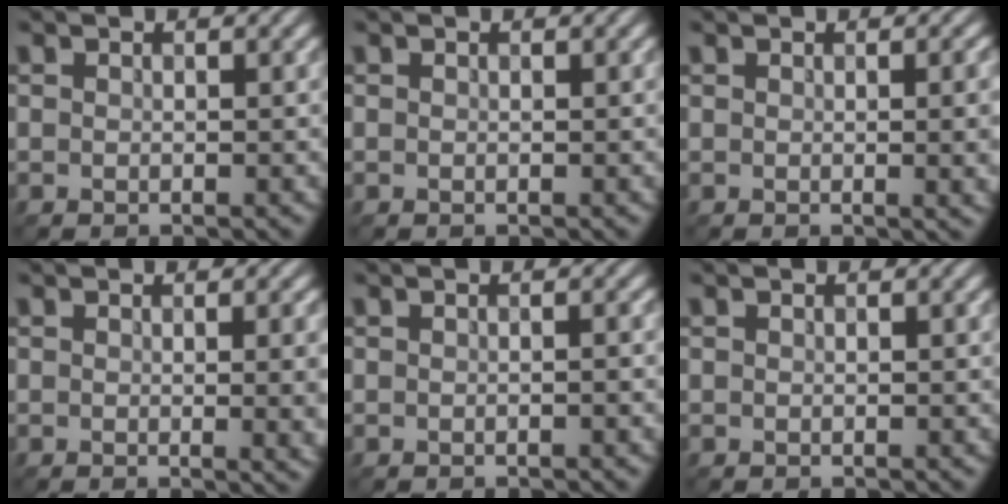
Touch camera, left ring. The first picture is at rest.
{"total": 0.0}
{"total": 4.6, "force": [0.1, 1.7, 4.2], "torque": [-0.034, 0.001, 0.008]}
{"total": 5.0, "force": [0.1, 1.8, 4.6], "torque": [-0.037, -0.006, 0.012]}
{"total": 0.9, "force": [-0.1, 0.2, 0.9], "torque": [-0.010, -0.001, -0.006]}
{"total": 0.0}